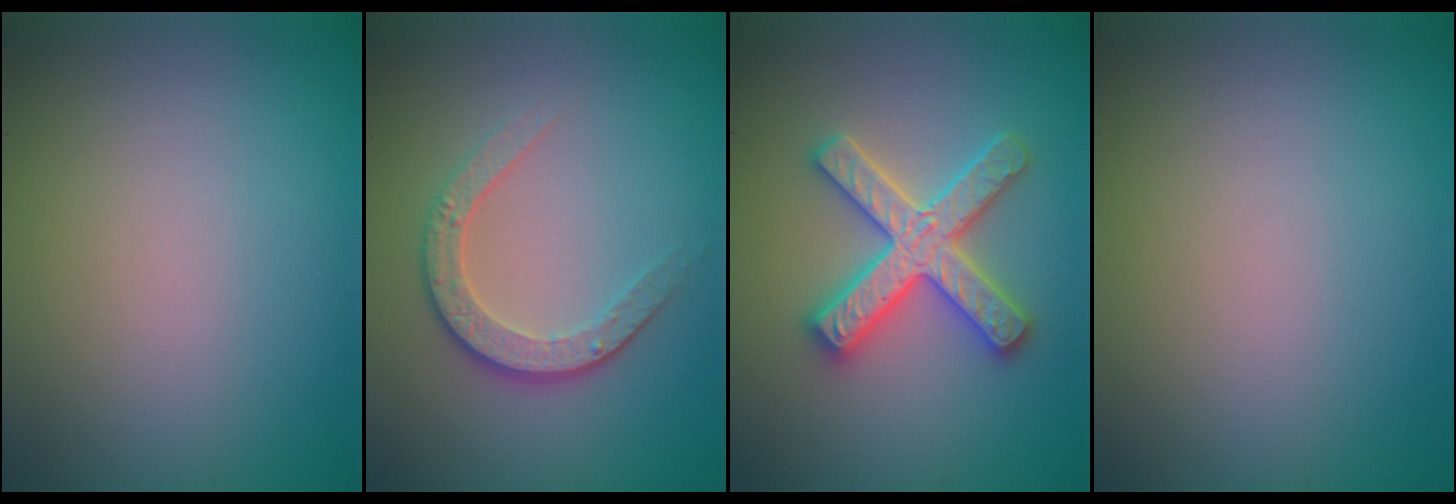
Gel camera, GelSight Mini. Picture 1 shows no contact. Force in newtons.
{"total": 3.5, "press": 2.6, "slide": 2.3}
{"total": 4.9, "press": 4.9, "slide": 0.8}
{"total": 0.0}